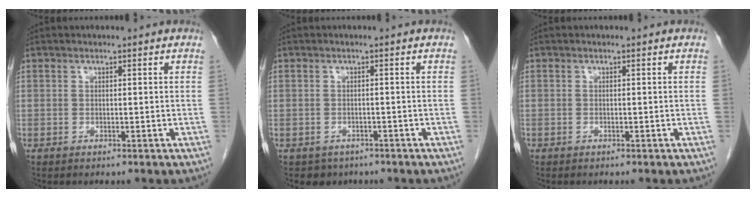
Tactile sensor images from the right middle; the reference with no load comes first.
{"total": 2.6, "force": [-1.8, 1.9, 0.0], "torque": [-0.007, 0.007, -0.024]}
{"total": 0.0}